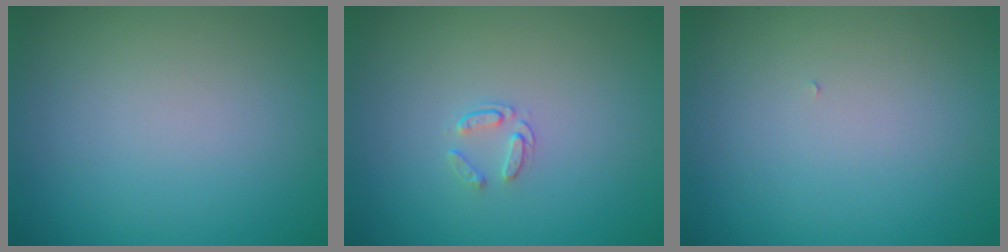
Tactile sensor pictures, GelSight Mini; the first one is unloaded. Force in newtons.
{"total": 1.1, "press": 0.7, "slide": 0.9}
{"total": 0.0}